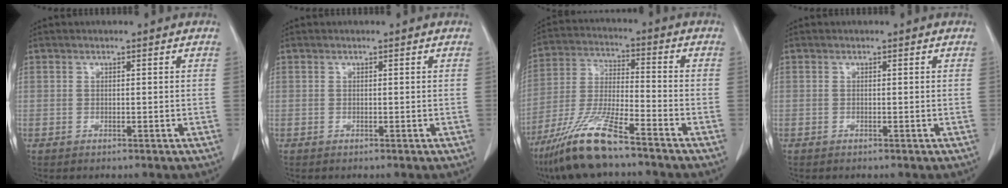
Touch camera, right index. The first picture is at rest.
{"total": 0.0}
{"total": 12.7, "force": [-9.4, 1.1, 8.5], "torque": [-0.179, -0.029, -0.178]}
{"total": 0.0}